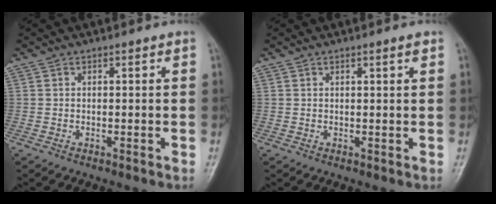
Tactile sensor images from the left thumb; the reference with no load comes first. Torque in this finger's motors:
{"motor_torque": [-0.13, 0.03, -0.12, -0.15, -0.03]}